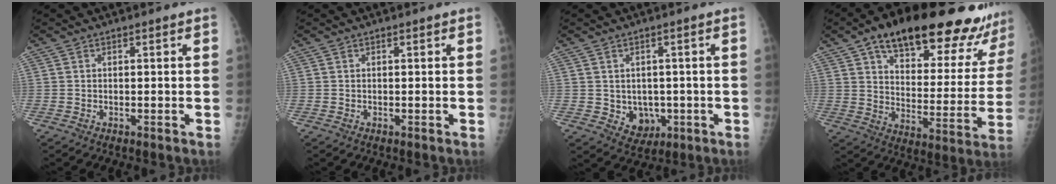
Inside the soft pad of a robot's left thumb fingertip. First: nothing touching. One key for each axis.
{"total": 0.0}
{"total": 5.7, "fx": -1.0, "fy": 4.7, "fz": 3.1, "tx": -0.017, "ty": 0.001, "tz": 0.001}
{"total": 28.4, "fx": 20.8, "fy": 10.0, "fz": 16.5, "tx": -0.201, "ty": -0.062, "tz": 0.286}